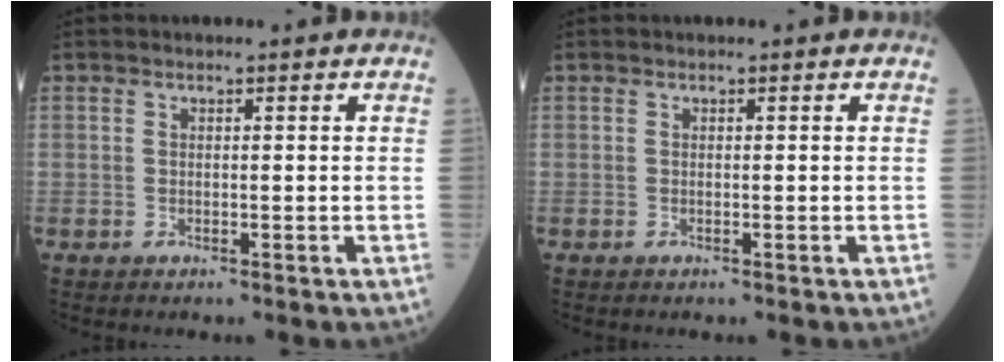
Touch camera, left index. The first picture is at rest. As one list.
[{"total": 0.0}]